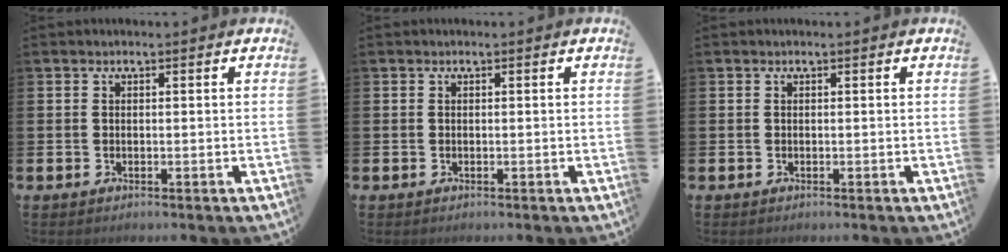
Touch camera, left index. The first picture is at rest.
{"total": 0.0}
{"total": 0.0}